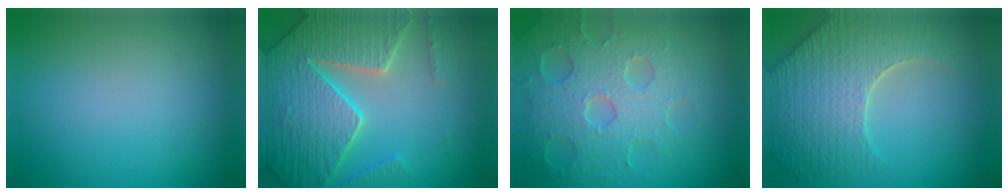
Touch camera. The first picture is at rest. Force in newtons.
{"total": 7.5, "press": 7.2, "slide": 2.1}
{"total": 6.9, "press": 5.5, "slide": 4.2}
{"total": 7.1, "press": 5.6, "slide": 4.4}